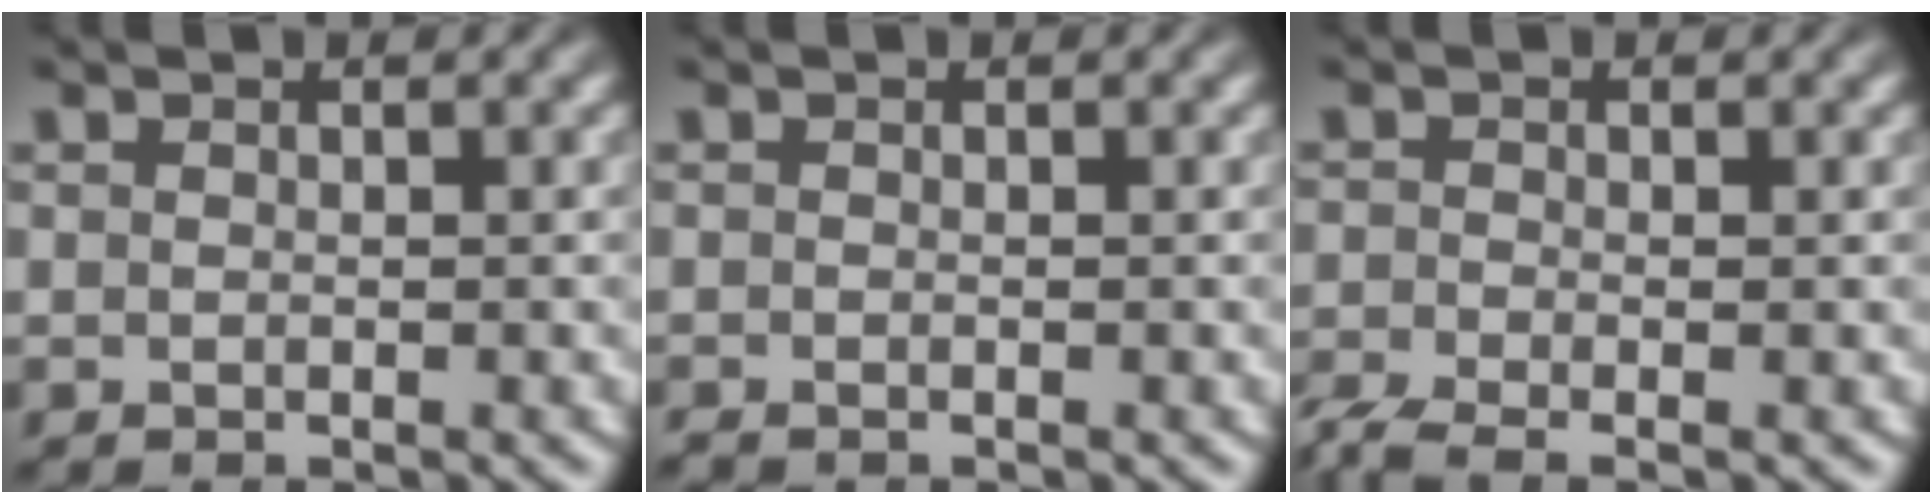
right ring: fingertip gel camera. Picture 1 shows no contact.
{"total": 0.8, "force": [-0.7, 0.3, 0.1], "torque": [-0.001, -0.005, -0.013]}
{"total": 3.4, "force": [-2.5, 1.7, 1.6], "torque": [-0.033, -0.015, -0.037]}